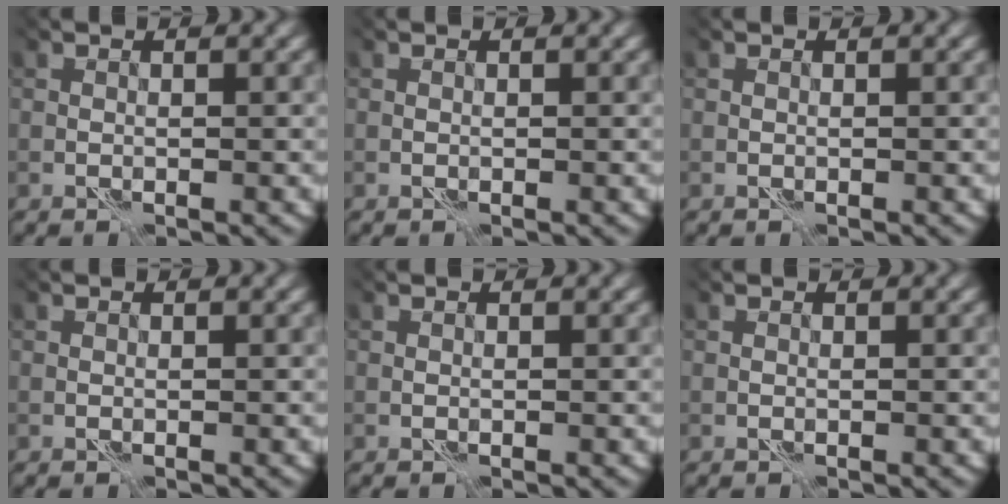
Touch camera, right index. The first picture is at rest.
{"total": 0.0}
{"total": 0.0}
{"total": 0.0}
{"total": 0.0}
{"total": 0.0}